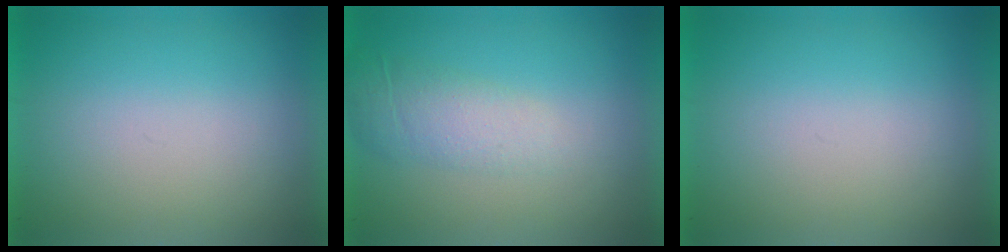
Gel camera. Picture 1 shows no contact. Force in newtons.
{"total": 2.0}
{"total": 0.0}